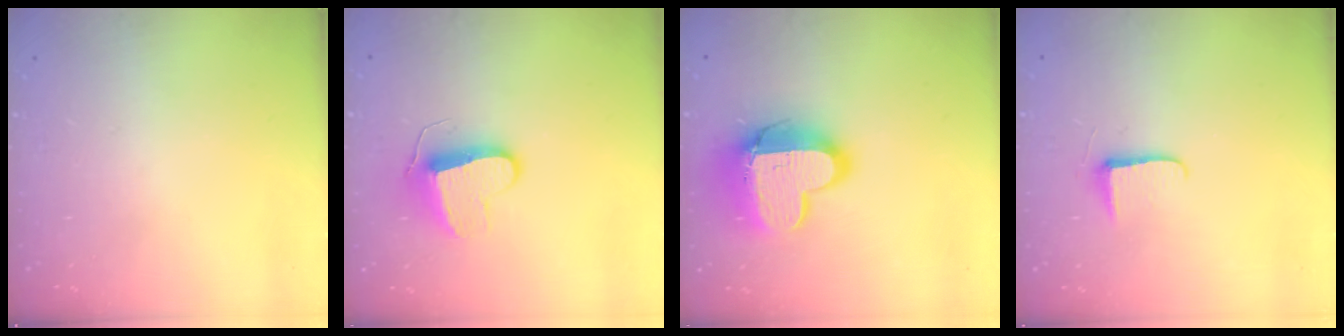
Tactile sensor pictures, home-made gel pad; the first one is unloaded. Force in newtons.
{"total": 10.6, "press": 10.6, "slide": 0.2}
{"total": 16.2, "press": 16.2, "slide": 1.4}
{"total": 5.6, "press": 5.6, "slide": 0.7}